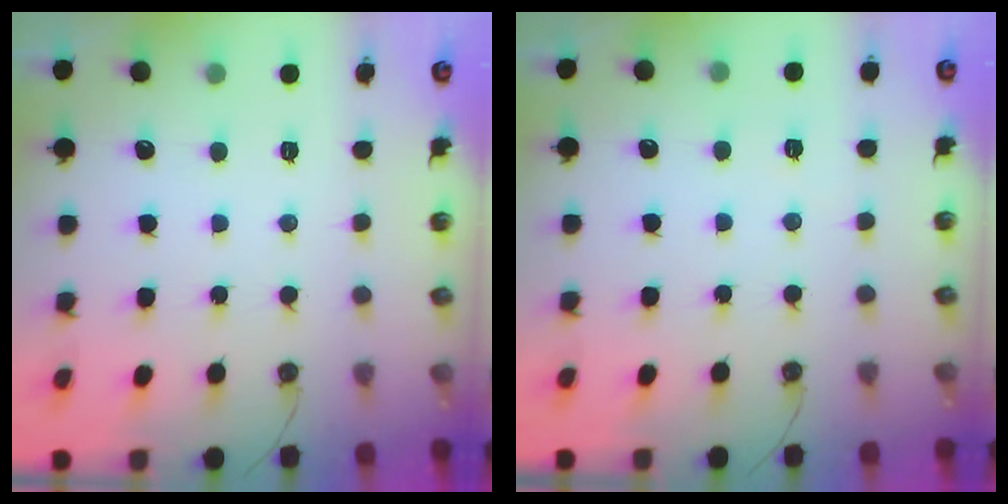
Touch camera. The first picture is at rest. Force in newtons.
{"total": 2.5, "press": 1.2, "slide": 2.2}